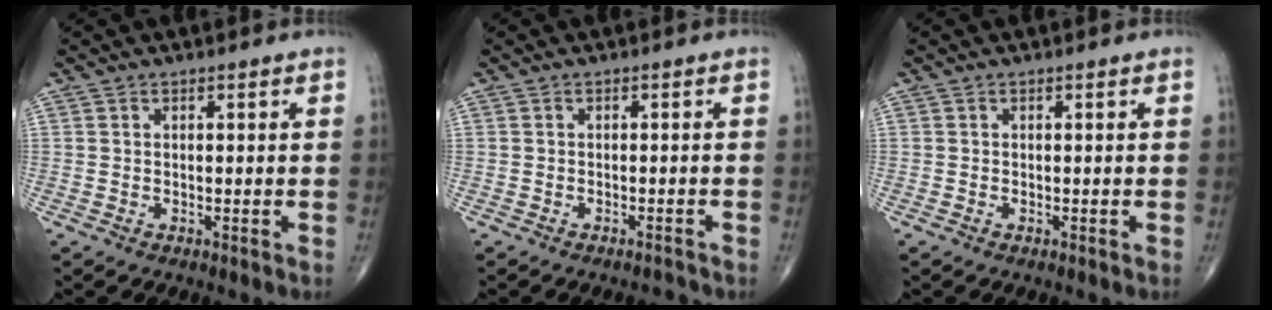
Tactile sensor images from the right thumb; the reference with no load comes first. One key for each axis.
{"total": 1.1, "fx": -1.1, "fy": 0.0, "fz": 0.1, "tx": -0.006, "ty": 0.007, "tz": -0.014}
{"total": 0.0}